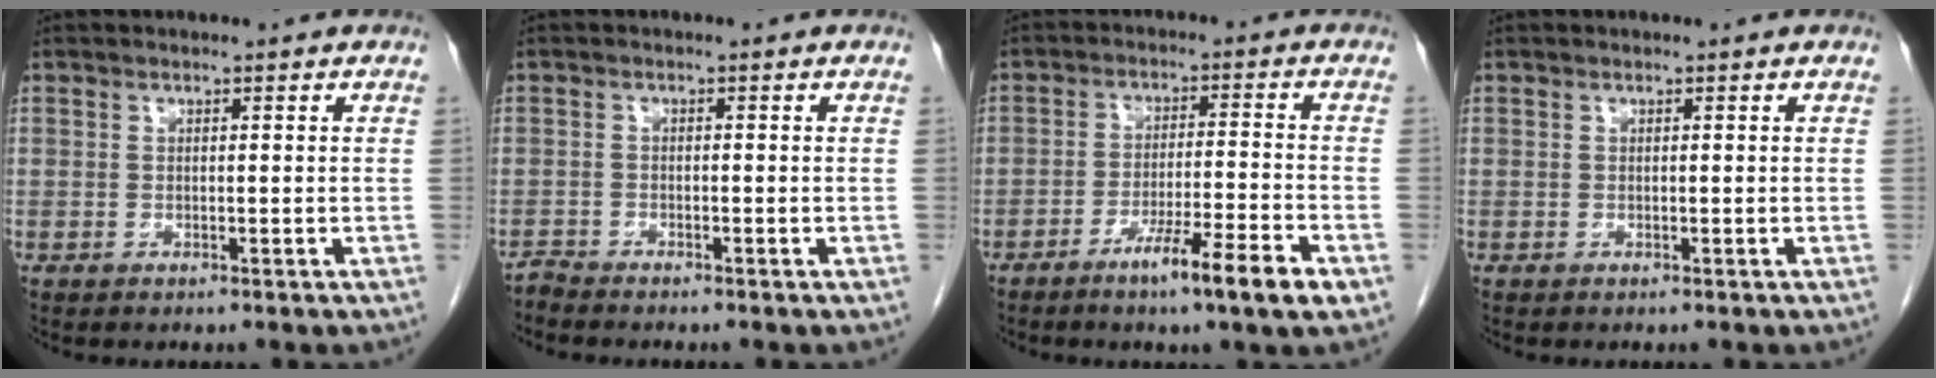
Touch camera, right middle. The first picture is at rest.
{"total": 1.4, "force": [-1.4, -0.3, -0.2], "torque": [0.004, -0.006, -0.029]}
{"total": 8.7, "force": [-4.9, -0.5, 7.1], "torque": [-0.112, -0.014, -0.082]}
{"total": 0.0}